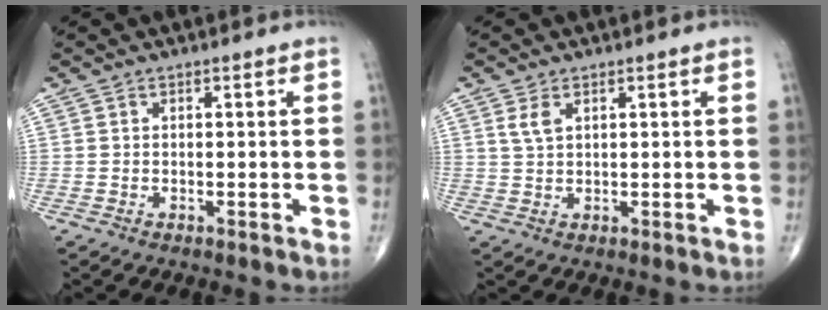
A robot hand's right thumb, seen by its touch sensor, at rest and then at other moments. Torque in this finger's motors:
{"motor_torque": [-0.07, 0.74, 0.16, -0.05, 0.02]}